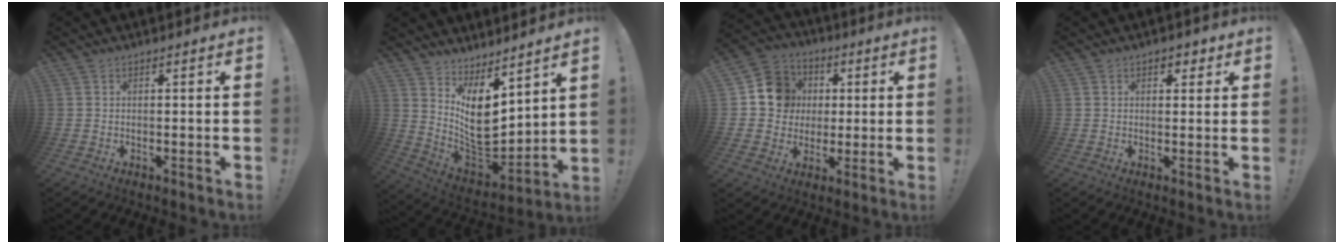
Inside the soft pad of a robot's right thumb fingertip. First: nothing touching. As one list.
[{"total": 13.3, "force": [4.2, 7.9, 9.8], "torque": [-0.146, -0.050, 0.086]}, {"total": 12.2, "force": [1.7, 11.5, 3.7], "torque": [-0.039, 0.009, 0.040]}, {"total": 2.8, "force": [1.4, 2.0, 1.5], "torque": [-0.005, -0.002, 0.020]}]